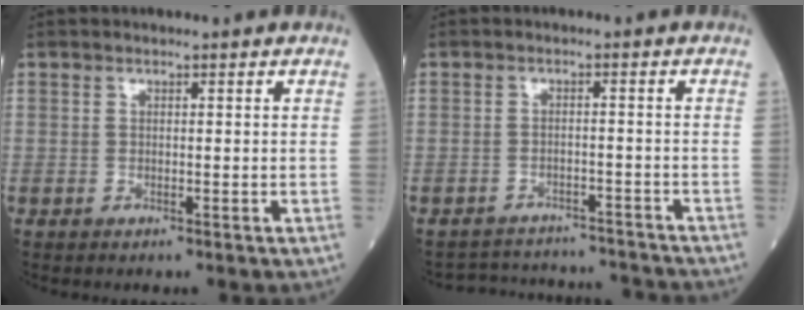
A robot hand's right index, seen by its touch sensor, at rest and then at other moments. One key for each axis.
{"total": 10.7, "fx": -10.5, "fy": 1.7, "fz": 0.7, "tx": -0.010, "ty": 0.019, "tz": -0.138}